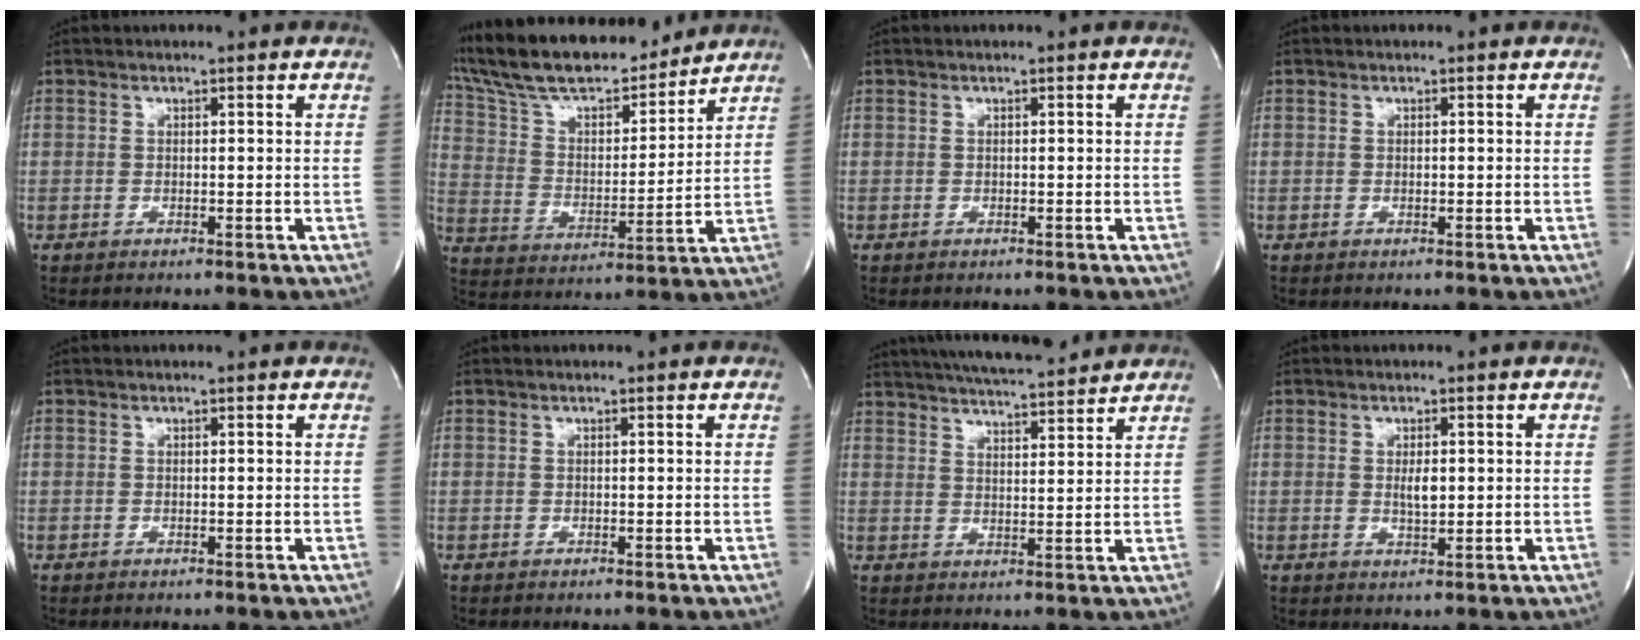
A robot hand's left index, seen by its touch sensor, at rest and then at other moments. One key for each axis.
{"total": 20.5, "fx": 17.8, "fy": 4.6, "fz": 8.9, "tx": -0.166, "ty": 0.018, "tz": 0.306}
{"total": 0.0}
{"total": 0.0}
{"total": 0.0}
{"total": 0.0}
{"total": 14.3, "fx": 12.9, "fy": 1.8, "fz": 5.9, "tx": -0.103, "ty": 0.019, "tz": 0.191}
{"total": 2.4, "fx": 0.3, "fy": 0.8, "fz": 2.3, "tx": -0.039, "ty": -0.002, "tz": 0.007}